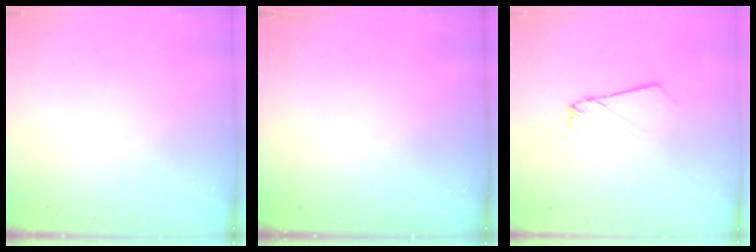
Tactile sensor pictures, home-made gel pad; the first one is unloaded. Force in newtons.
{"total": 0.0}
{"total": 3.0, "press": 3.0, "slide": 0.3}